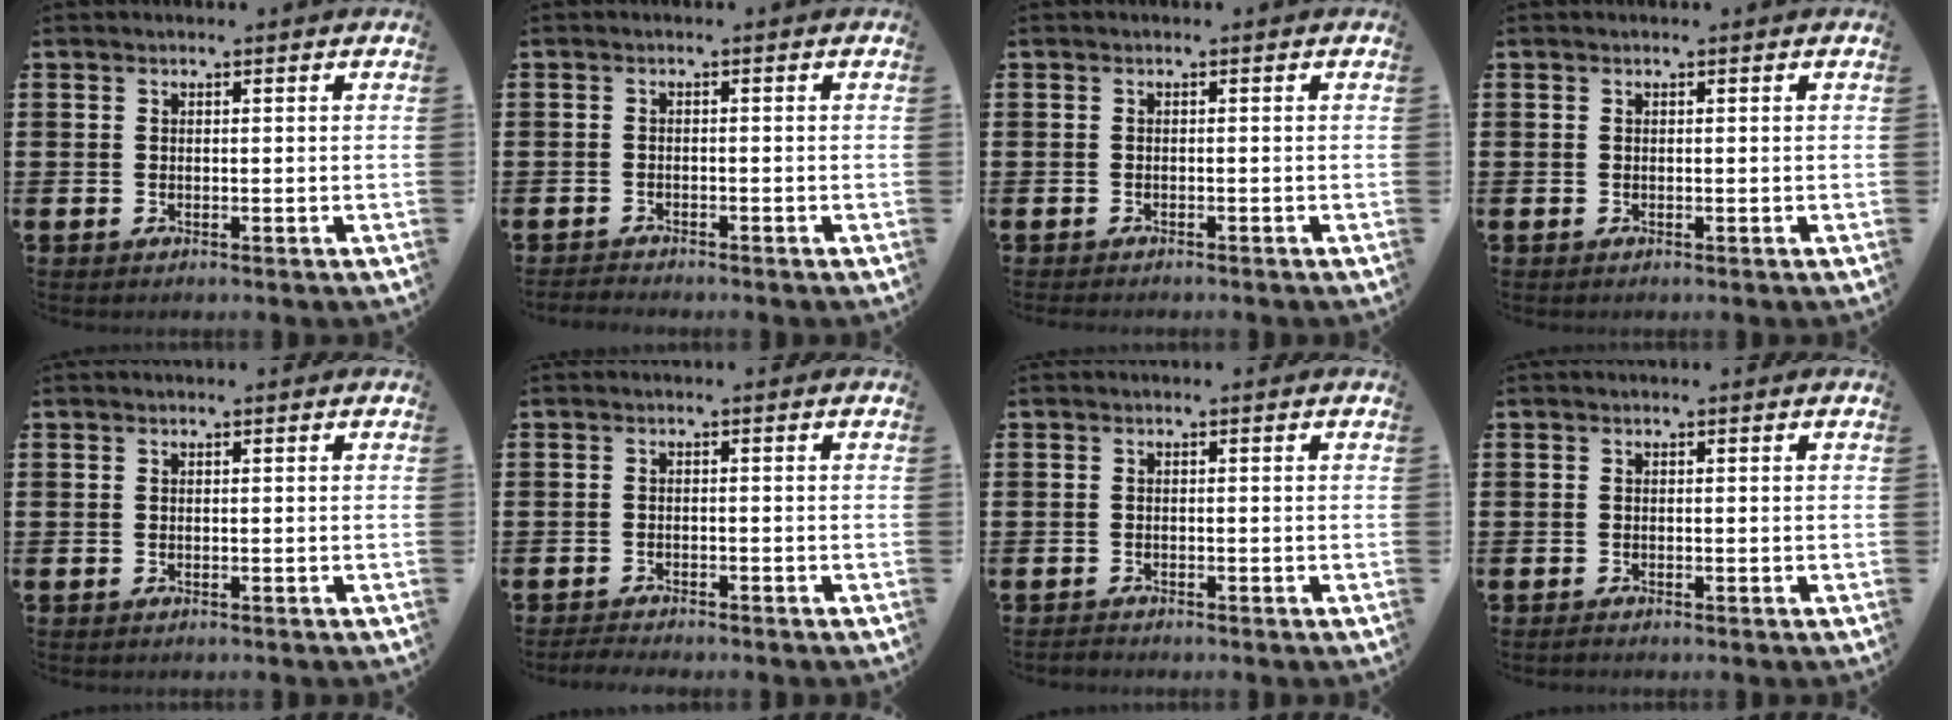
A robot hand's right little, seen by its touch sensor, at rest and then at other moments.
{"total": 0.5, "force": [-0.5, -0.1, 0.0], "torque": [0.000, 0.000, -0.010]}
{"total": 0.0}
{"total": 0.0}
{"total": 0.0}
{"total": 1.4, "force": [-1.4, 0.1, 0.2], "torque": [-0.007, 0.002, -0.028]}
{"total": 0.6, "force": [-0.6, 0.1, 0.0], "torque": [-0.003, -0.001, -0.013]}
{"total": 0.0}